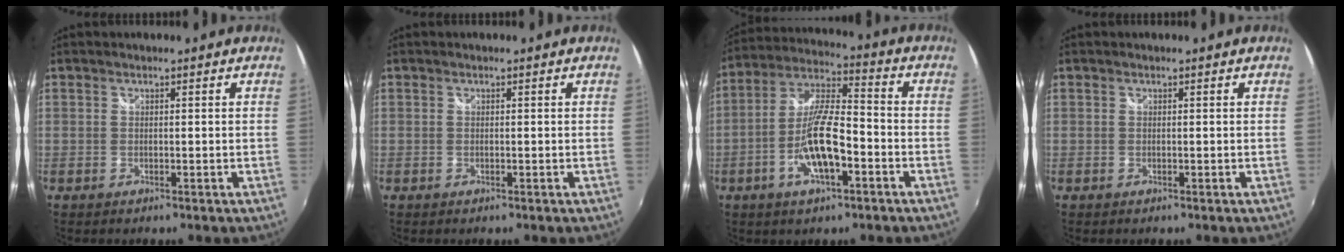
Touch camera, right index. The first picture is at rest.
{"total": 0.0}
{"total": 12.5, "force": [-4.7, 3.6, 11.0], "torque": [-0.228, 0.001, -0.087]}
{"total": 0.0}